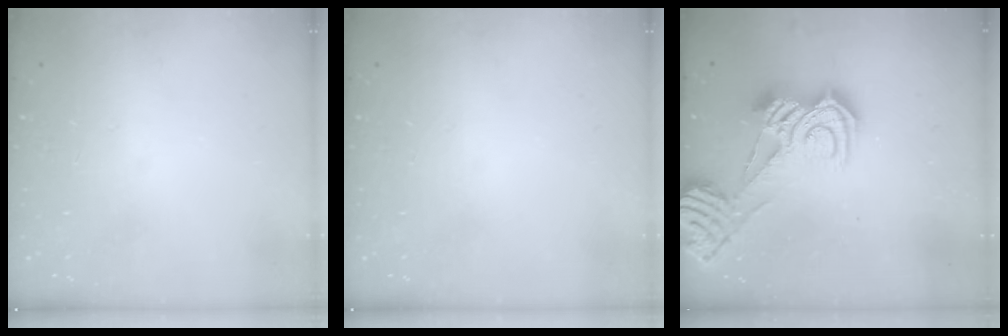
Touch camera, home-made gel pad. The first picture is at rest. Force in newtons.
{"total": 0.0}
{"total": 12.3, "press": 12.2, "slide": 1.2}